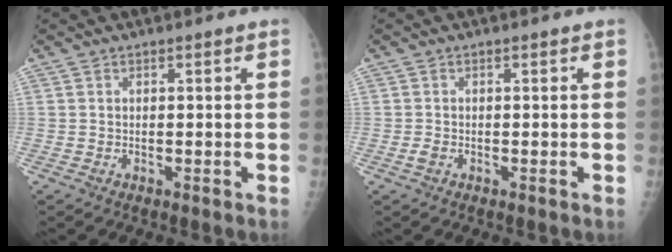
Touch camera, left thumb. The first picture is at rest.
{"total": 1.1, "force": [-0.4, 0.7, 0.7], "torque": [-0.017, -0.002, -0.006]}